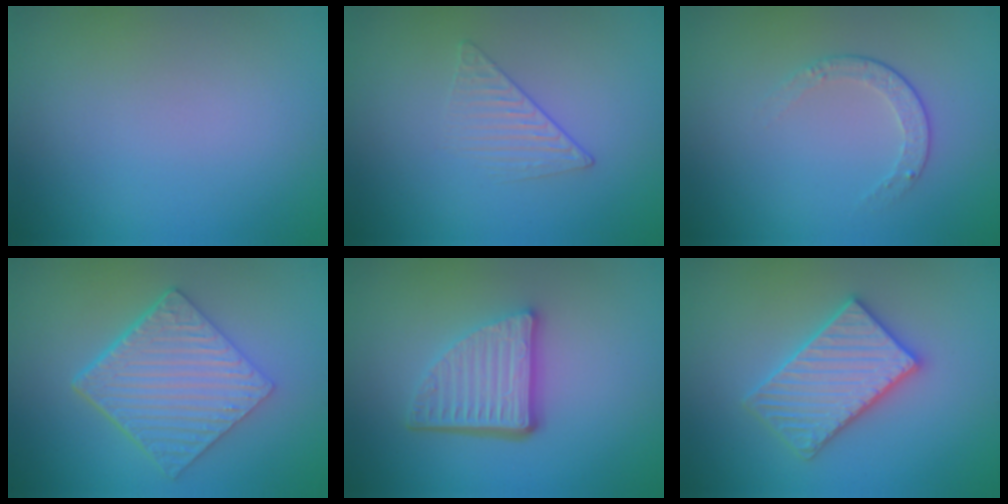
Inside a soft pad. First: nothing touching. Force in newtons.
{"total": 1.5, "press": 0.7, "slide": 1.3}
{"total": 1.6, "press": 1.2, "slide": 1.1}
{"total": 6.4, "press": 4.6, "slide": 4.4}
{"total": 5.3, "press": 3.7, "slide": 3.9}
{"total": 4.1, "press": 4.0, "slide": 0.7}